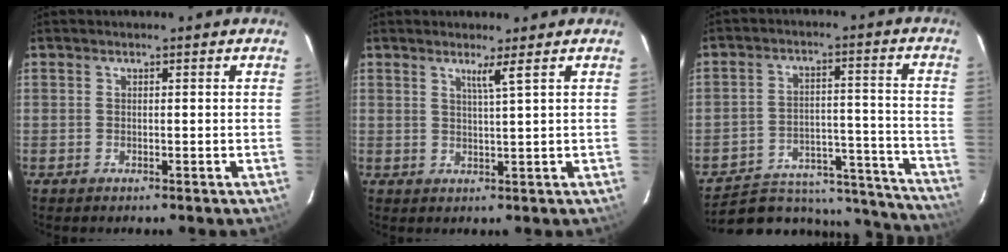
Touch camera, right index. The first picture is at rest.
{"total": 2.3, "force": [1.3, -0.8, 1.6], "torque": [-0.030, -0.008, 0.022]}
{"total": 21.5, "force": [-18.5, 8.7, 6.7], "torque": [-0.111, 0.045, -0.224]}